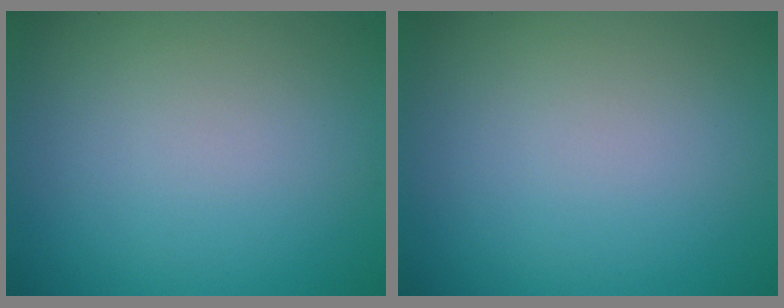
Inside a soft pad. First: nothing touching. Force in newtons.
{"total": 0.0}